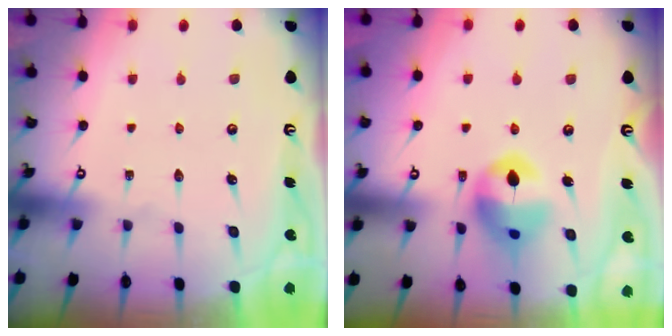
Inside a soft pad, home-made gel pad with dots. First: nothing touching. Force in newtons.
{"total": 13.2, "press": 13.1, "slide": 1.7}